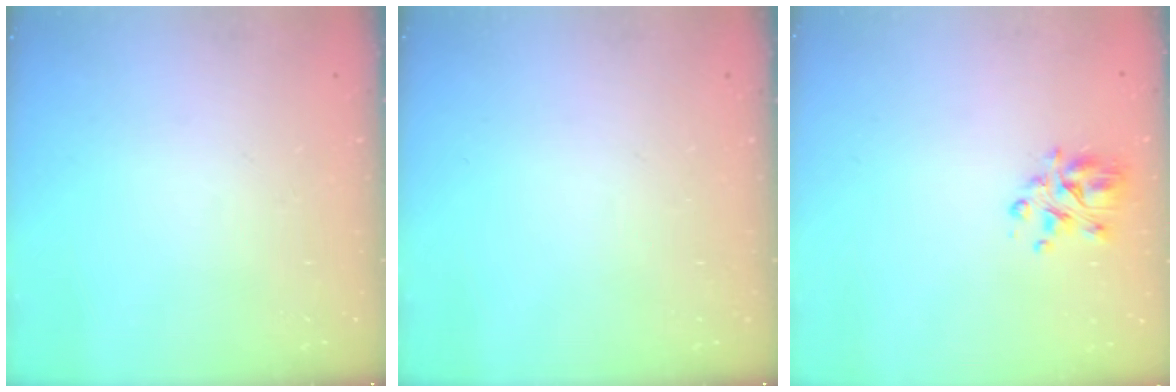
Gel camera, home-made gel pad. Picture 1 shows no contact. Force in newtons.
{"total": 0.0}
{"total": 5.9, "press": 5.5, "slide": 2.0}